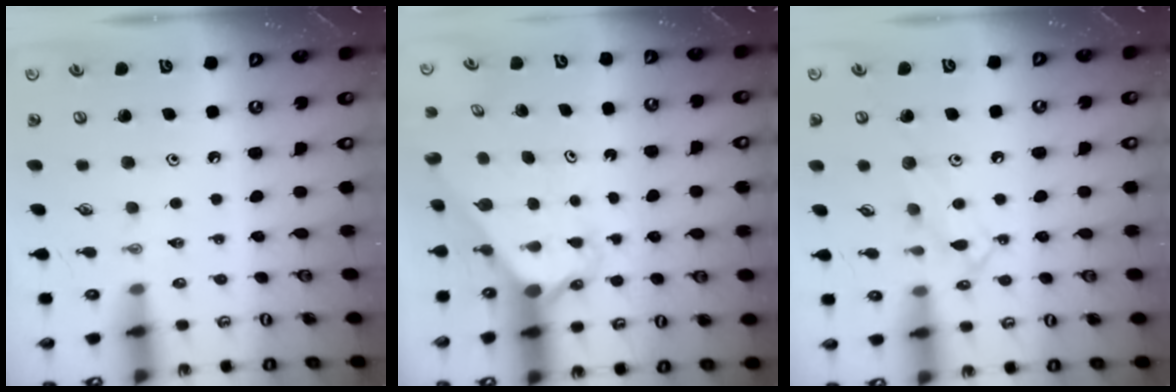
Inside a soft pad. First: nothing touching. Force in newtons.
{"total": 2.7, "press": 2.7, "slide": 0.1}
{"total": 10.1, "press": 10.1, "slide": 0.8}